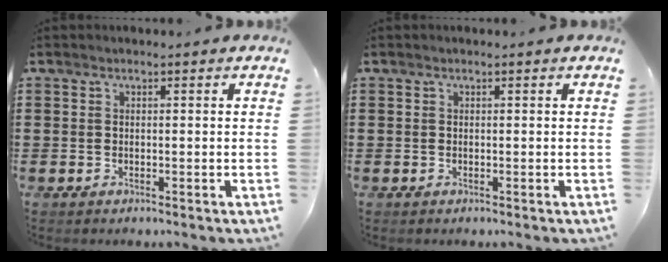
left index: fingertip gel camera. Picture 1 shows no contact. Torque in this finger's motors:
{"motor_torque": [-0.07, -0.06, 0.00, 0.00]}